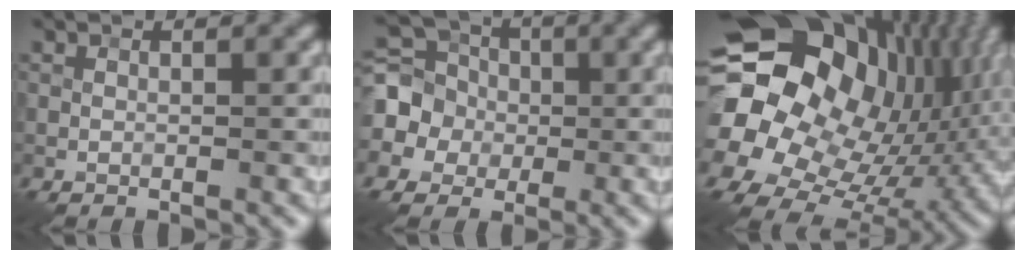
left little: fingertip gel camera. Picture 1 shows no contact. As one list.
[{"total": 6.0, "force": [-0.3, 5.4, 2.6], "torque": [-0.055, 0.007, -0.020]}, {"total": 23.6, "force": [5.0, 19.6, 12.2], "torque": [-0.255, 0.032, 0.081]}]